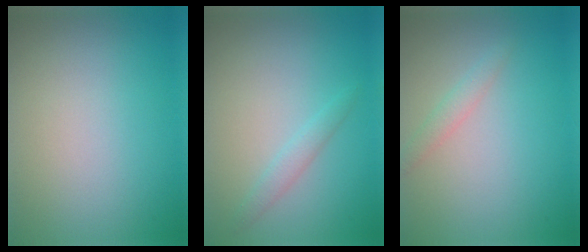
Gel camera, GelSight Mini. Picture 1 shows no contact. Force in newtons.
{"total": 1.3, "press": 1.3, "slide": 0.0}
{"total": 1.3, "press": 1.3, "slide": 0.1}